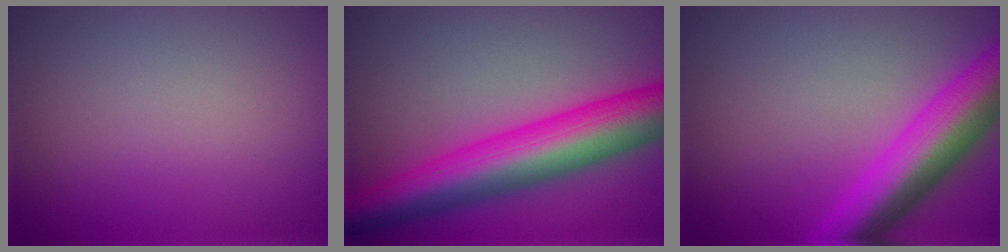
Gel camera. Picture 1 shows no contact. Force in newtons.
{"total": 9.8, "press": 9.8, "slide": 0.1}
{"total": 8.5, "press": 8.5, "slide": 0.3}